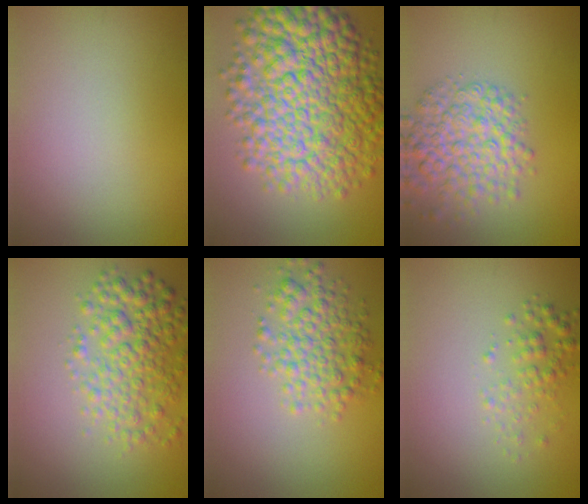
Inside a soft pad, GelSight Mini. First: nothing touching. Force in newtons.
{"total": 12.5, "press": 12.5, "slide": 0.1}
{"total": 5.7, "press": 5.7, "slide": 0.2}
{"total": 5.3, "press": 5.3, "slide": 0.1}
{"total": 4.2, "press": 4.2, "slide": 0.0}
{"total": 2.0, "press": 2.0, "slide": 0.1}